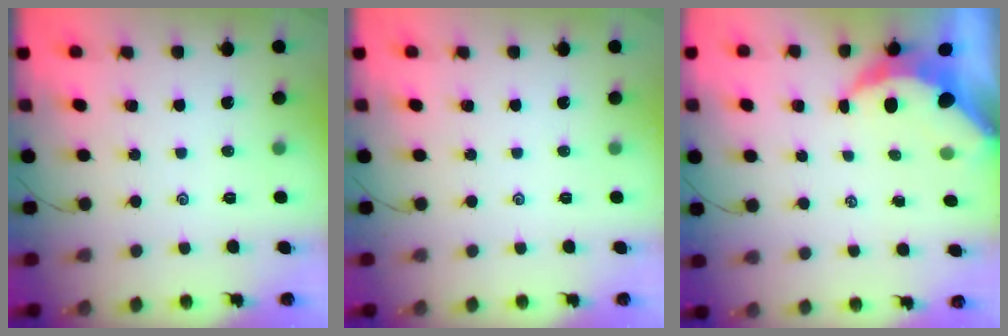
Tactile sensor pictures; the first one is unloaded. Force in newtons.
{"total": 0.0}
{"total": 7.4, "press": 7.3, "slide": 1.0}